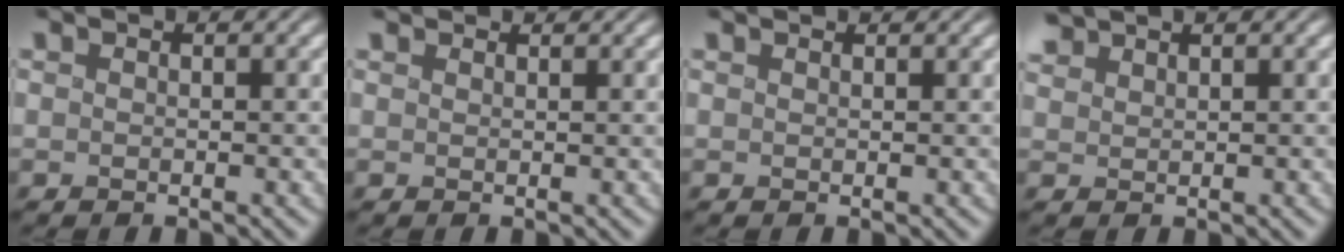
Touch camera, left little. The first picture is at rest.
{"total": 1.5, "force": [1.5, 0.3, 0.2], "torque": [-0.012, 0.008, 0.022]}
{"total": 1.0, "force": [1.0, 0.0, 0.1], "torque": [-0.007, 0.007, 0.019]}
{"total": 1.8, "force": [1.7, 0.5, 0.4], "torque": [-0.014, 0.011, 0.038]}